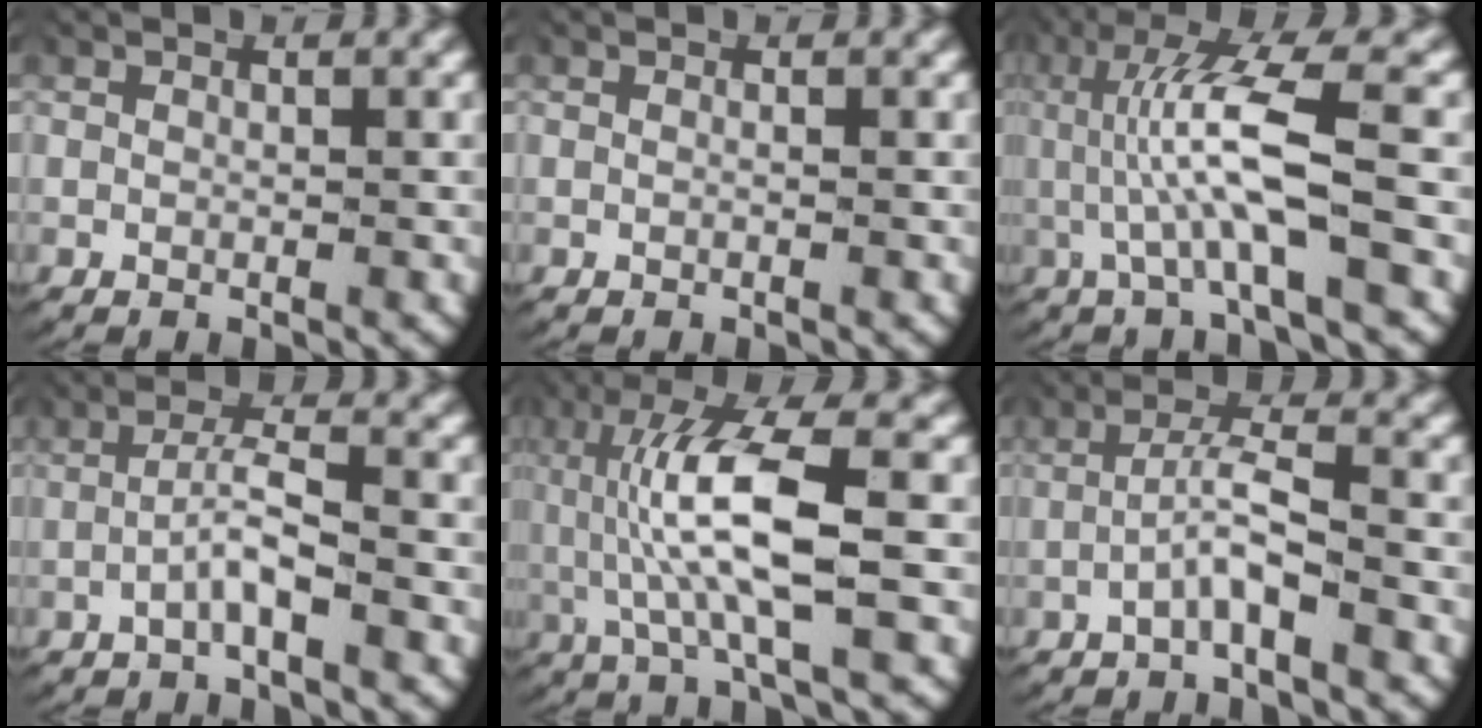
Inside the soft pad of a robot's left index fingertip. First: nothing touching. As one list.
[{"total": 0.0}, {"total": 6.6, "force": [0.7, 1.5, 6.4], "torque": [-0.116, 0.014, 0.006]}, {"total": 2.8, "force": [-1.4, 0.4, 2.5], "torque": [-0.051, 0.005, -0.026]}, {"total": 8.2, "force": [1.3, 2.5, 7.7], "torque": [-0.151, 0.007, 0.019]}, {"total": 3.0, "force": [-1.2, 0.7, 2.7], "torque": [-0.053, 0.007, -0.025]}]